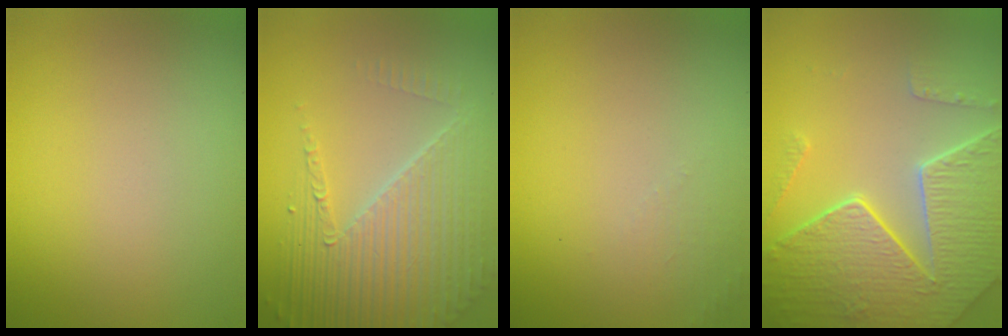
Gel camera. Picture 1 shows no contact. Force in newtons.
{"total": 6.7, "press": 4.9, "slide": 4.5}
{"total": 1.1, "press": 1.1, "slide": 0.3}
{"total": 8.1, "press": 5.9, "slide": 5.5}